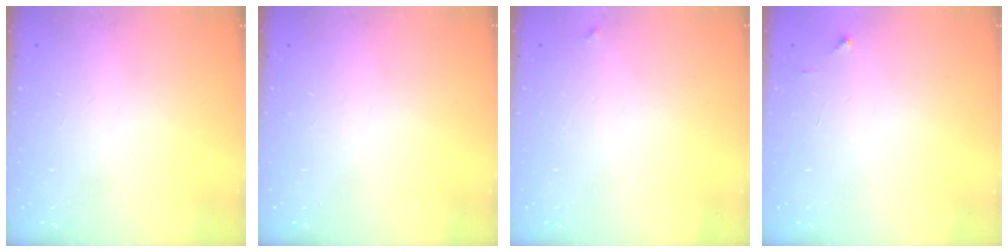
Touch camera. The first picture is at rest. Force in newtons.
{"total": 0.0}
{"total": 3.3, "press": 3.3, "slide": 0.4}
{"total": 2.0, "press": 2.0, "slide": 0.2}